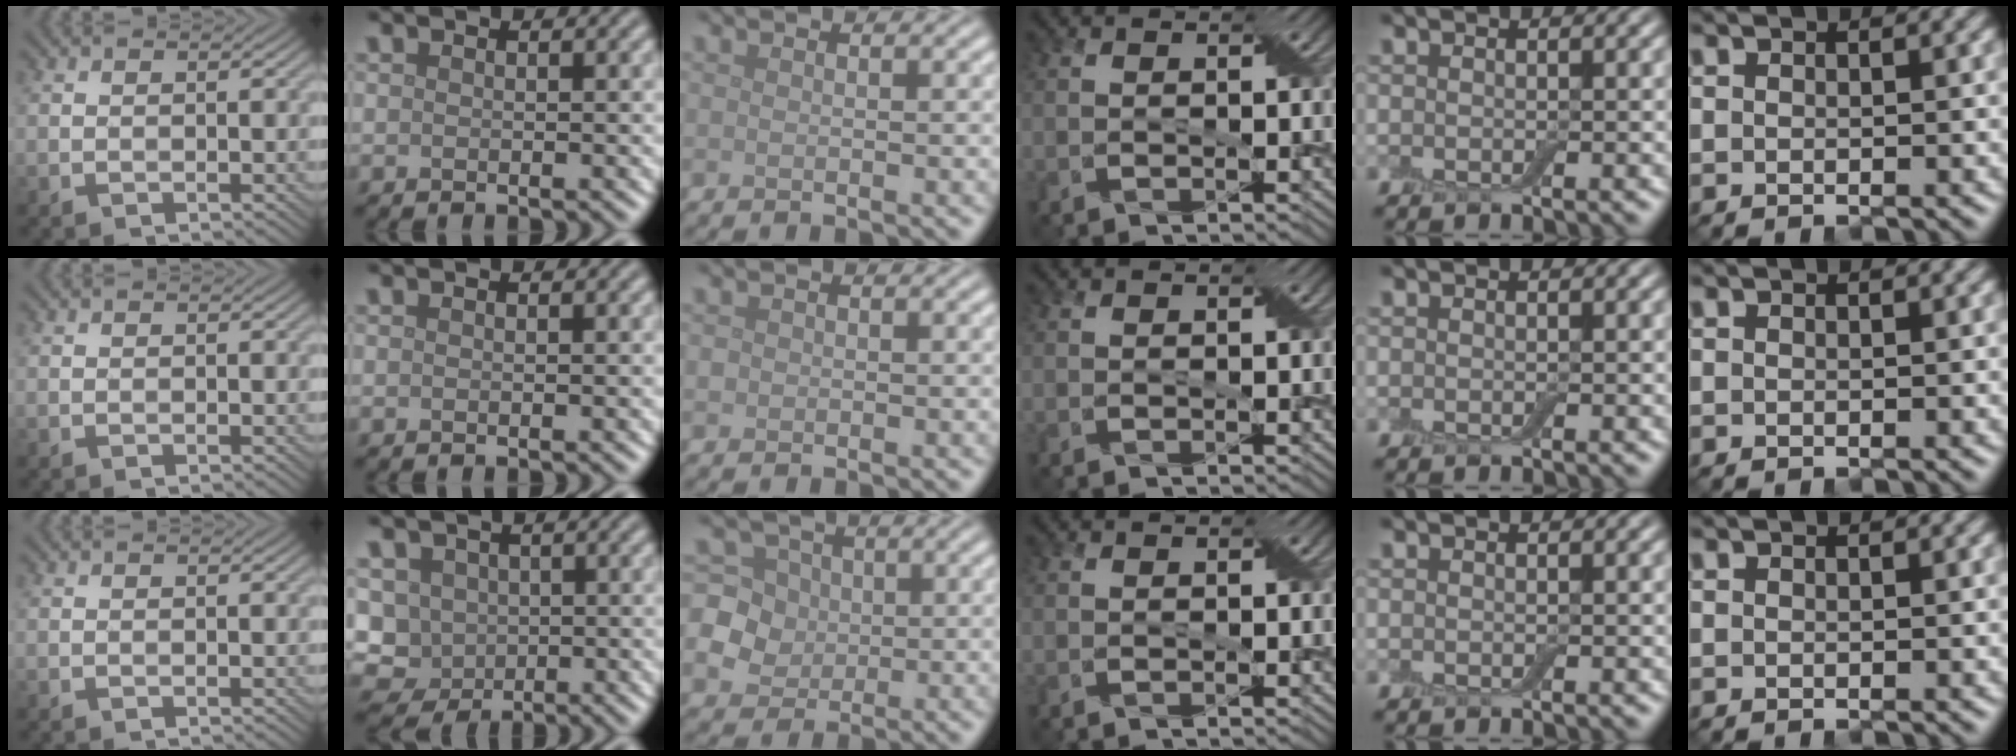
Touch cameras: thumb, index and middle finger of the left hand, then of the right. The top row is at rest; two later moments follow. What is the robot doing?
{"motion": "press", "object": "electronic device side button"}